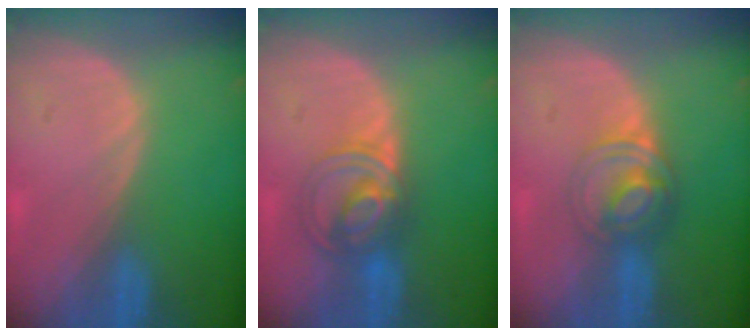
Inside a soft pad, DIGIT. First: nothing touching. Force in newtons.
{"total": 6.1, "press": 6.0, "slide": 1.1}
{"total": 6.1, "press": 5.3, "slide": 3.1}